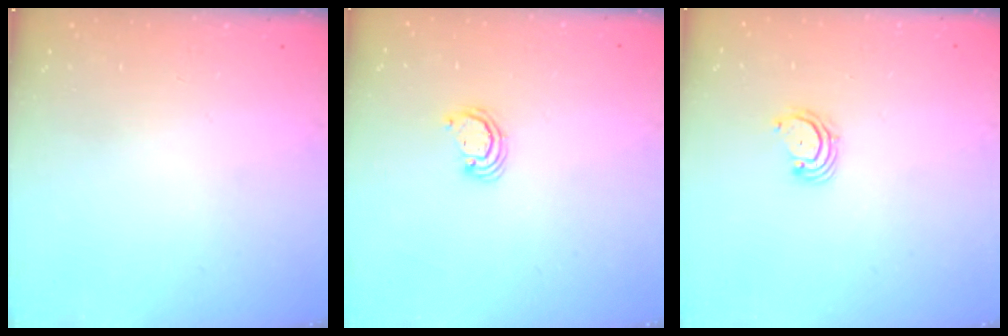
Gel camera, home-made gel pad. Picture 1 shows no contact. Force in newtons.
{"total": 2.3, "press": 2.3, "slide": 0.2}
{"total": 2.6, "press": 2.6, "slide": 0.3}